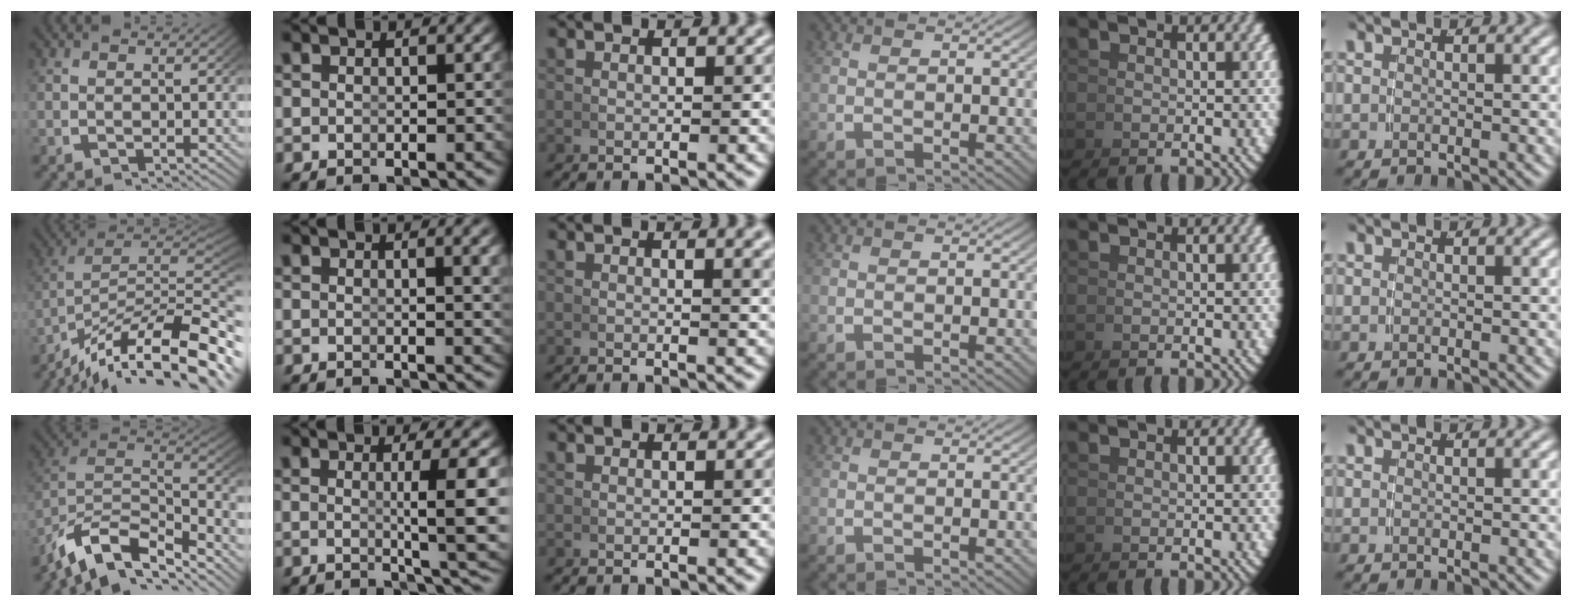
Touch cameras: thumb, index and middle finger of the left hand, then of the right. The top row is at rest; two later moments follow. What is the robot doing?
{"motion": "lift_and_place", "object": "cup"}